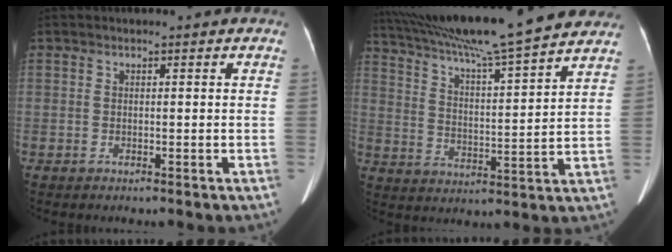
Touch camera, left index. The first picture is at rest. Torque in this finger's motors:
{"motor_torque": [0.09, -1.55, 0.08, 0.05]}